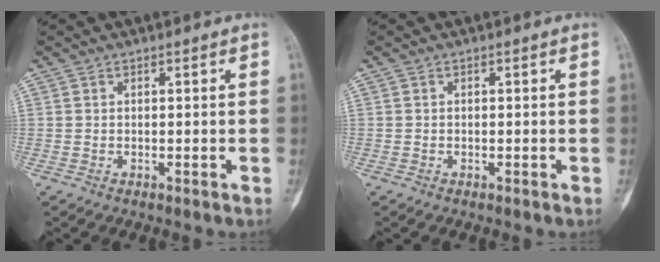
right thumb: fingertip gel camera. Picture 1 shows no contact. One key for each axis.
{"total": 0.0}